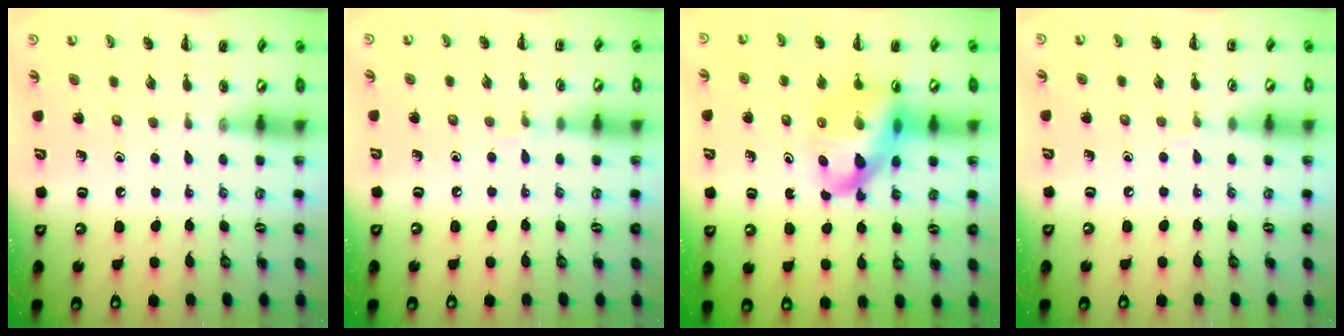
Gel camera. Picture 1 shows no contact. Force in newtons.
{"total": 3.6, "press": 3.3, "slide": 1.3}
{"total": 12.7, "press": 12.3, "slide": 3.3}
{"total": 3.3, "press": 3.1, "slide": 1.2}